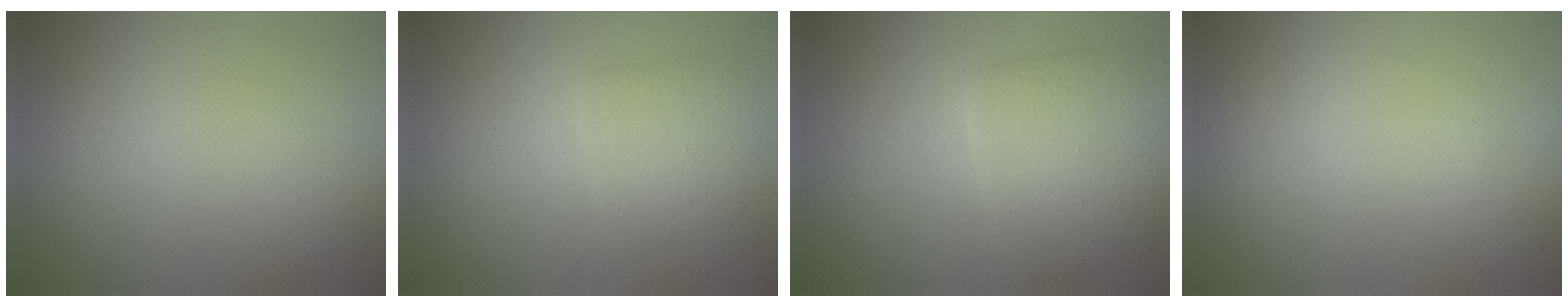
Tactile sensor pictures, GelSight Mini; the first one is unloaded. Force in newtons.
{"total": 2.3, "press": 2.3, "slide": 0.1}
{"total": 4.8, "press": 4.8, "slide": 0.1}
{"total": 0.0}